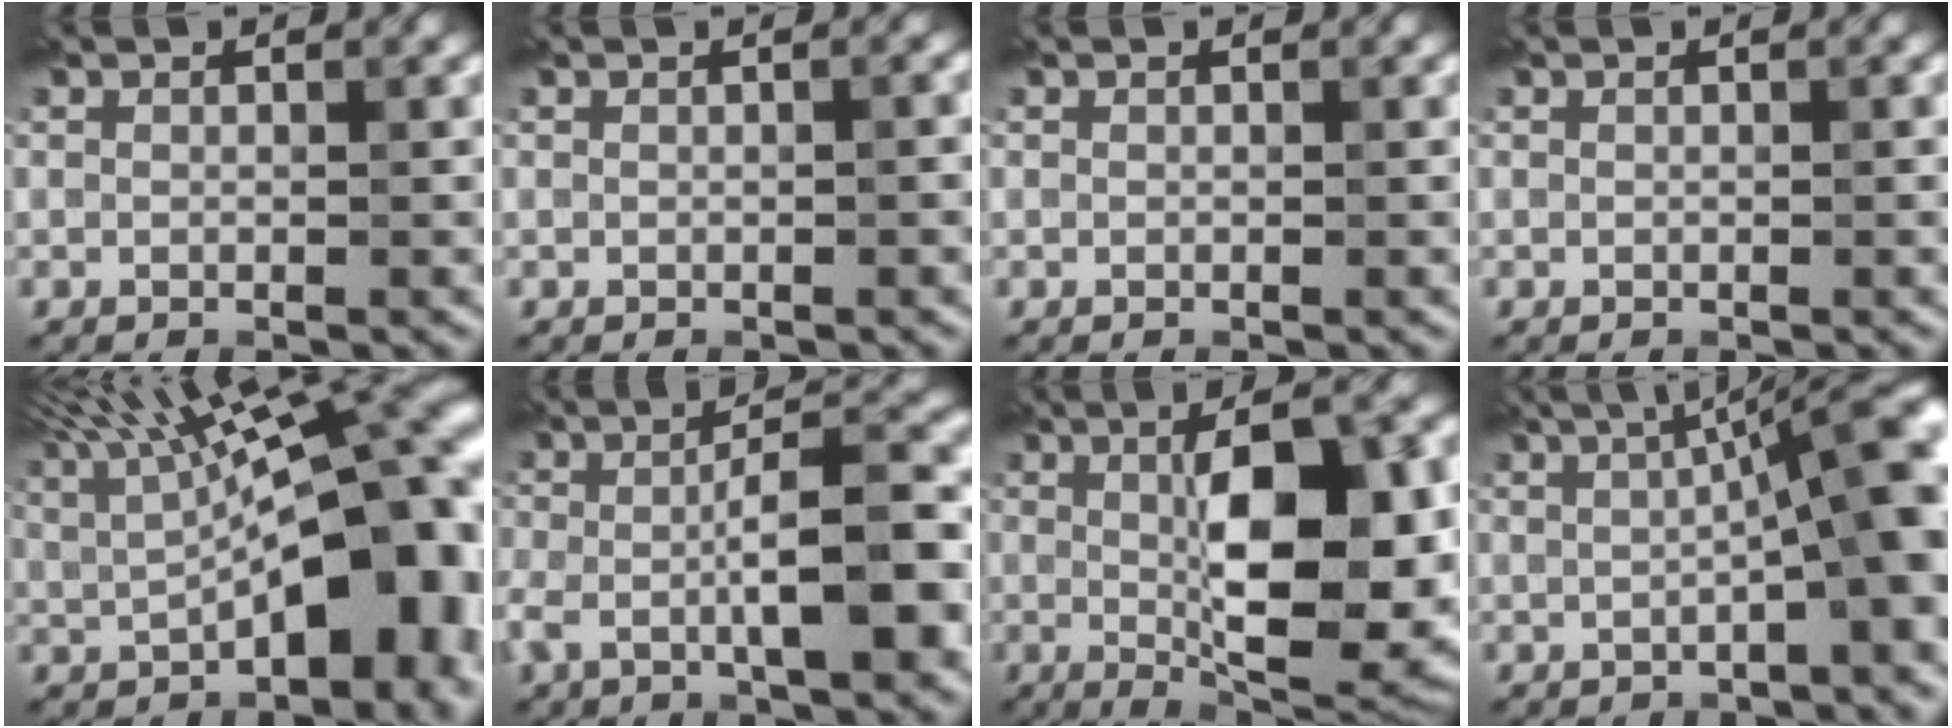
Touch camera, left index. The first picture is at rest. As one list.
[{"total": 0.8, "force": [0.0, 0.2, 0.8], "torque": [-0.008, 0.003, -0.001]}, {"total": 0.0}, {"total": 0.0}, {"total": 16.0, "force": [2.7, 6.5, 14.4], "torque": [-0.174, 0.024, 0.045]}, {"total": 8.7, "force": [-1.6, 2.3, 8.2], "torque": [-0.134, 0.009, -0.033]}, {"total": 13.1, "force": [0.5, 4.2, 12.4], "torque": [-0.163, 0.002, 0.008]}, {"total": 9.9, "force": [0.6, 2.2, 9.7], "torque": [-0.110, 0.026, 0.006]}]